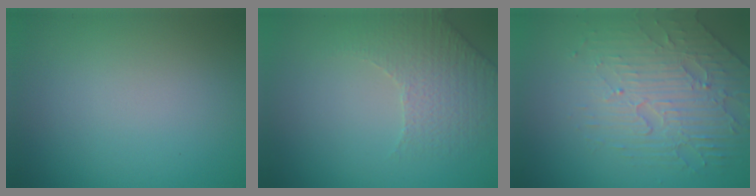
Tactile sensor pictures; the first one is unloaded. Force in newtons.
{"total": 2.2, "press": 2.0, "slide": 1.0}
{"total": 4.3, "press": 4.0, "slide": 1.7}